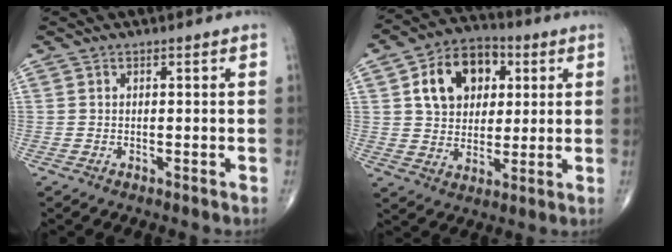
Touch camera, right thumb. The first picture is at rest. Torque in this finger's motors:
{"motor_torque": [0.79, 0.97, 0.06, 0.03, 0.31]}